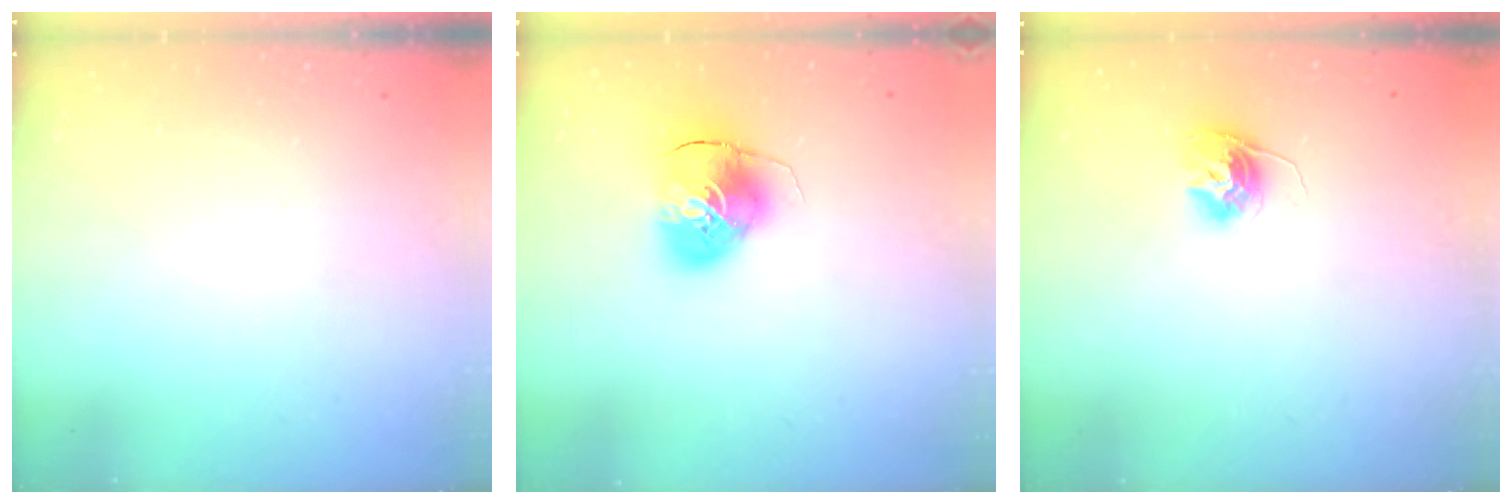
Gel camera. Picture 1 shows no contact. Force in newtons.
{"total": 9.8, "press": 9.7, "slide": 1.5}
{"total": 10.5, "press": 10.5, "slide": 0.5}